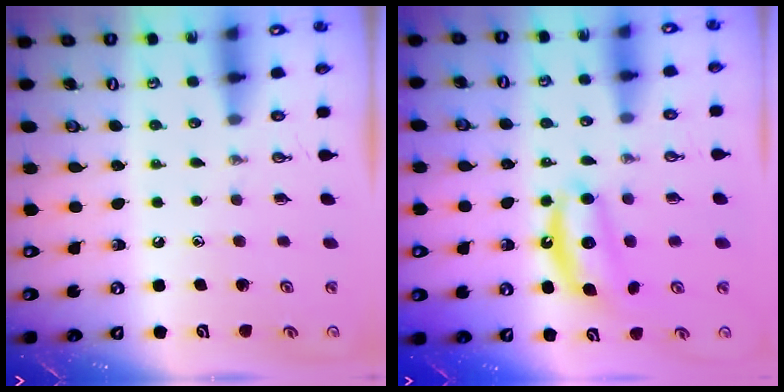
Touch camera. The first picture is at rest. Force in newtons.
{"total": 6.5, "press": 6.4, "slide": 0.5}